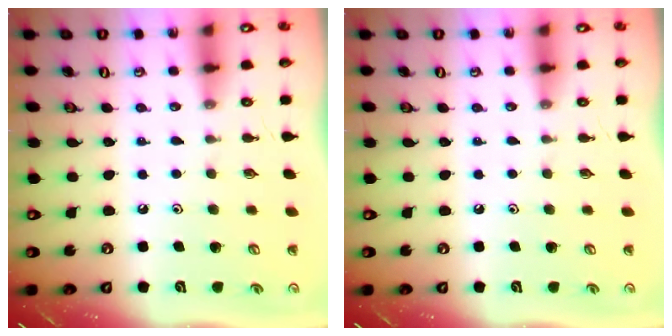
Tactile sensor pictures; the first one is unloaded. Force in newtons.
{"total": 0.0}